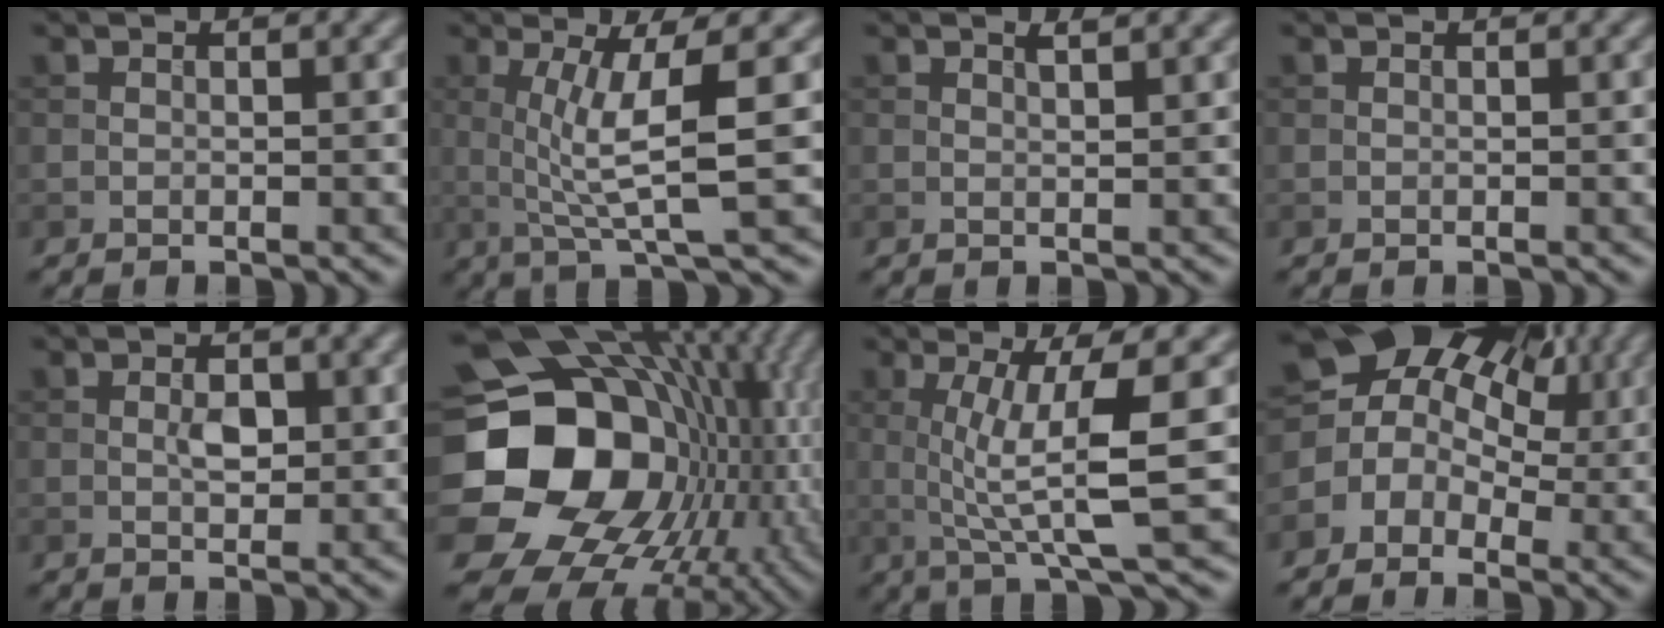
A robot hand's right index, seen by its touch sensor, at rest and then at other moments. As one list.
[{"total": 5.9, "force": [0.8, 0.9, 5.8], "torque": [-0.105, -0.001, 0.019]}, {"total": 1.6, "force": [1.1, 0.3, 1.1], "torque": [-0.015, 0.005, 0.014]}, {"total": 0.0}, {"total": 2.1, "force": [0.1, 1.2, 1.7], "torque": [-0.032, 0.000, 0.002]}, {"total": 19.8, "force": [-0.9, 16.6, 10.8], "torque": [-0.233, -0.010, 0.000]}, {"total": 7.0, "force": [0.8, 1.2, 6.9], "torque": [-0.117, -0.003, 0.018]}, {"total": 10.6, "force": [2.6, 8.8, 5.4], "torque": [-0.100, 0.043, 0.006]}]